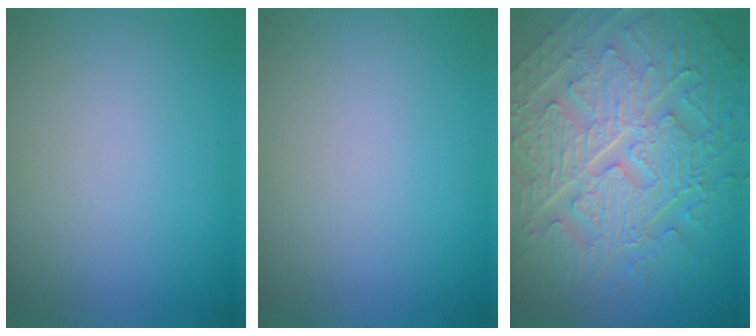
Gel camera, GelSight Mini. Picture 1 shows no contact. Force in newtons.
{"total": 0.0}
{"total": 11.0, "press": 7.5, "slide": 8.0}